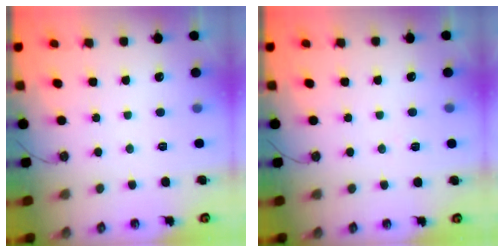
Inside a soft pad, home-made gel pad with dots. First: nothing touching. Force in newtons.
{"total": 5.2, "press": 3.0, "slide": 4.3}